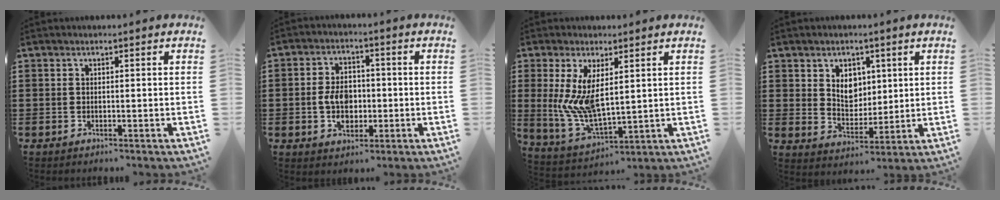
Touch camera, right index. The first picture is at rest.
{"total": 5.7, "force": [-0.8, 3.9, 4.1], "torque": [-0.072, 0.001, -0.020]}
{"total": 8.2, "force": [1.6, 3.5, 7.2], "torque": [-0.176, -0.015, 0.025]}
{"total": 5.1, "force": [2.3, 4.1, 2.0], "torque": [-0.043, 0.003, 0.039]}